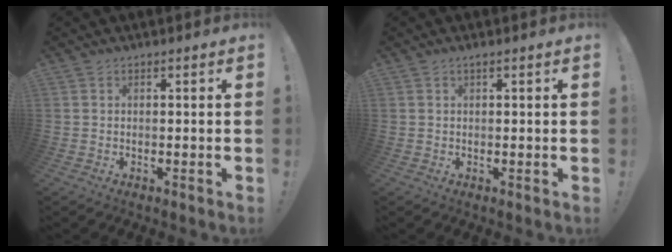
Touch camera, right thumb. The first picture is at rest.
{"total": 1.0, "force": [0.6, -0.1, 0.8], "torque": [-0.015, 0.000, 0.011]}